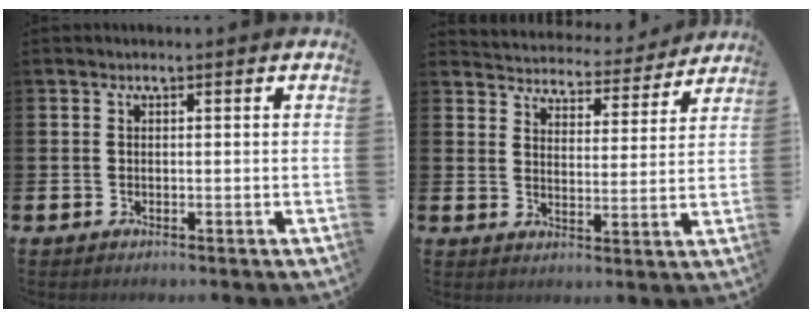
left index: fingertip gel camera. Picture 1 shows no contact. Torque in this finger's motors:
{"motor_torque": [0.96, -1.18, 0.44, 0.04]}